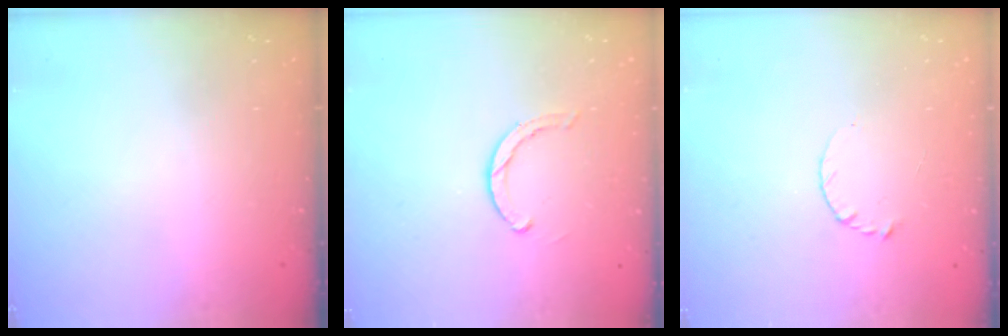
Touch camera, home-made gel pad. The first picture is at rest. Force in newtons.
{"total": 2.8, "press": 2.7, "slide": 0.3}
{"total": 3.9, "press": 3.9, "slide": 0.5}